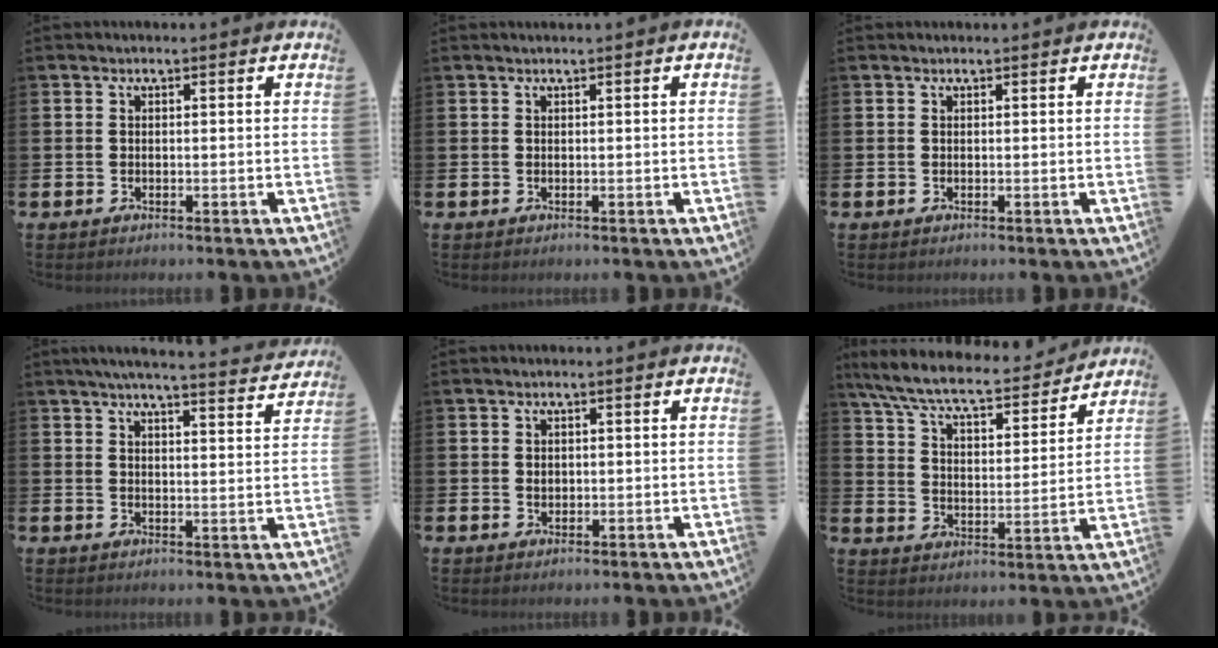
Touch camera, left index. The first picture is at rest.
{"total": 0.0}
{"total": 0.0}
{"total": 5.1, "force": [4.8, -0.2, 1.6], "torque": [-0.036, -0.029, 0.083]}
{"total": 0.9, "force": [0.4, 0.7, 0.4], "torque": [0.005, -0.001, 0.005]}
{"total": 8.4, "force": [7.6, 1.3, 3.3], "torque": [-0.102, -0.049, 0.129]}